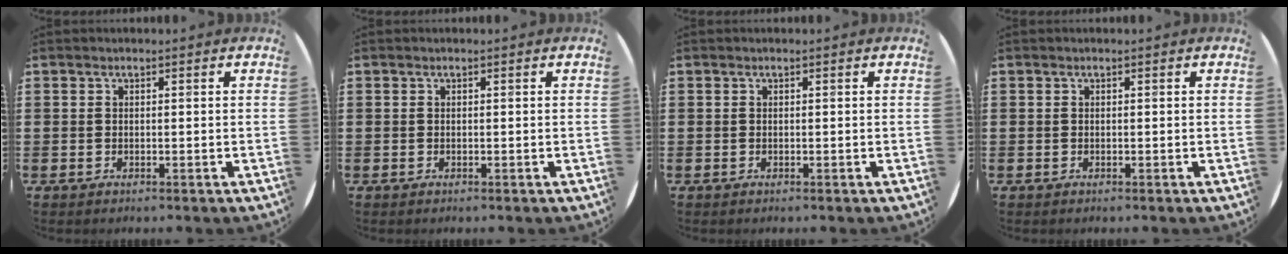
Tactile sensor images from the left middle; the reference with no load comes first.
{"total": 0.0}
{"total": 0.0}
{"total": 0.0}